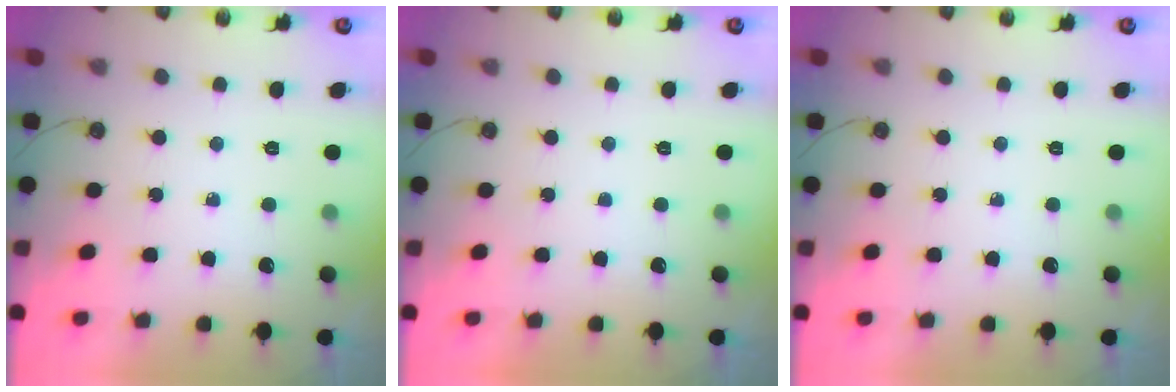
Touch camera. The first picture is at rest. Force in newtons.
{"total": 0.0}
{"total": 0.0}